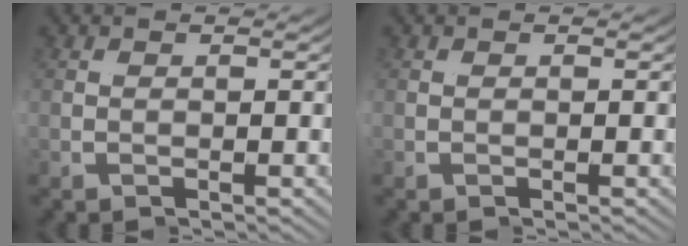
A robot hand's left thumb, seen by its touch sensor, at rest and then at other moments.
{"total": 0.0}